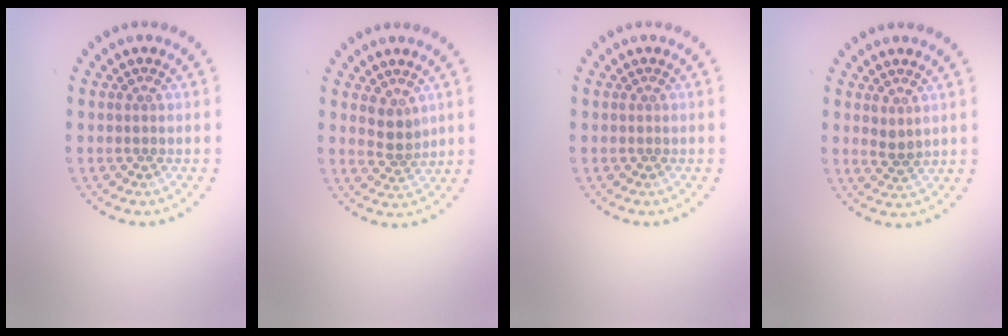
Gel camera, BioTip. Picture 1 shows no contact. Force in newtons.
{"total": 2.0, "press": 1.6, "slide": 1.2}
{"total": 0.0}
{"total": 1.1, "press": 0.9, "slide": 0.7}